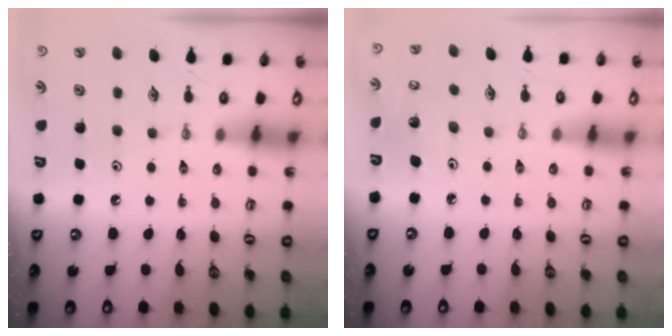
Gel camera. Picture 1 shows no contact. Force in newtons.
{"total": 4.5, "press": 4.2, "slide": 1.6}